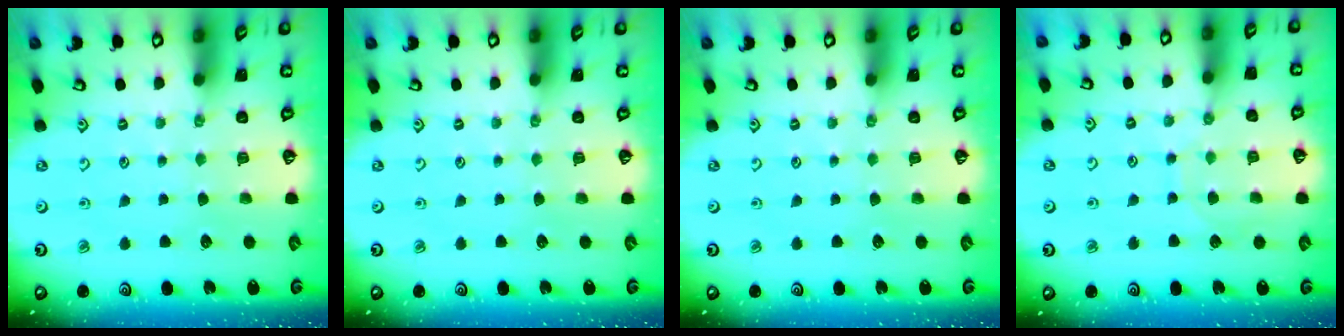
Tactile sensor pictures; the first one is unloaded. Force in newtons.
{"total": 0.0}
{"total": 0.0}
{"total": 7.5, "press": 7.5, "slide": 0.5}